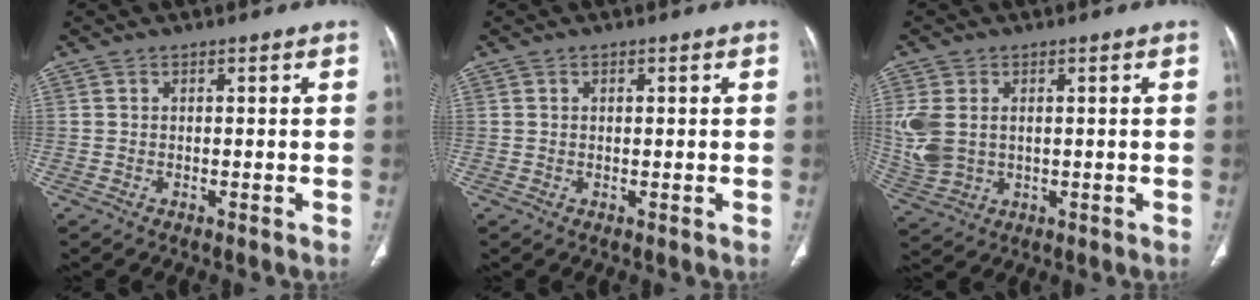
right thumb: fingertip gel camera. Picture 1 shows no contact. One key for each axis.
{"total": 0.7, "fx": 0.3, "fy": 0.4, "fz": 0.6, "tx": -0.007, "ty": -0.005, "tz": 0.003}
{"total": 8.7, "fx": 1.1, "fy": 6.1, "fz": 6.1, "tx": -0.148, "ty": 0.000, "tz": 0.034}